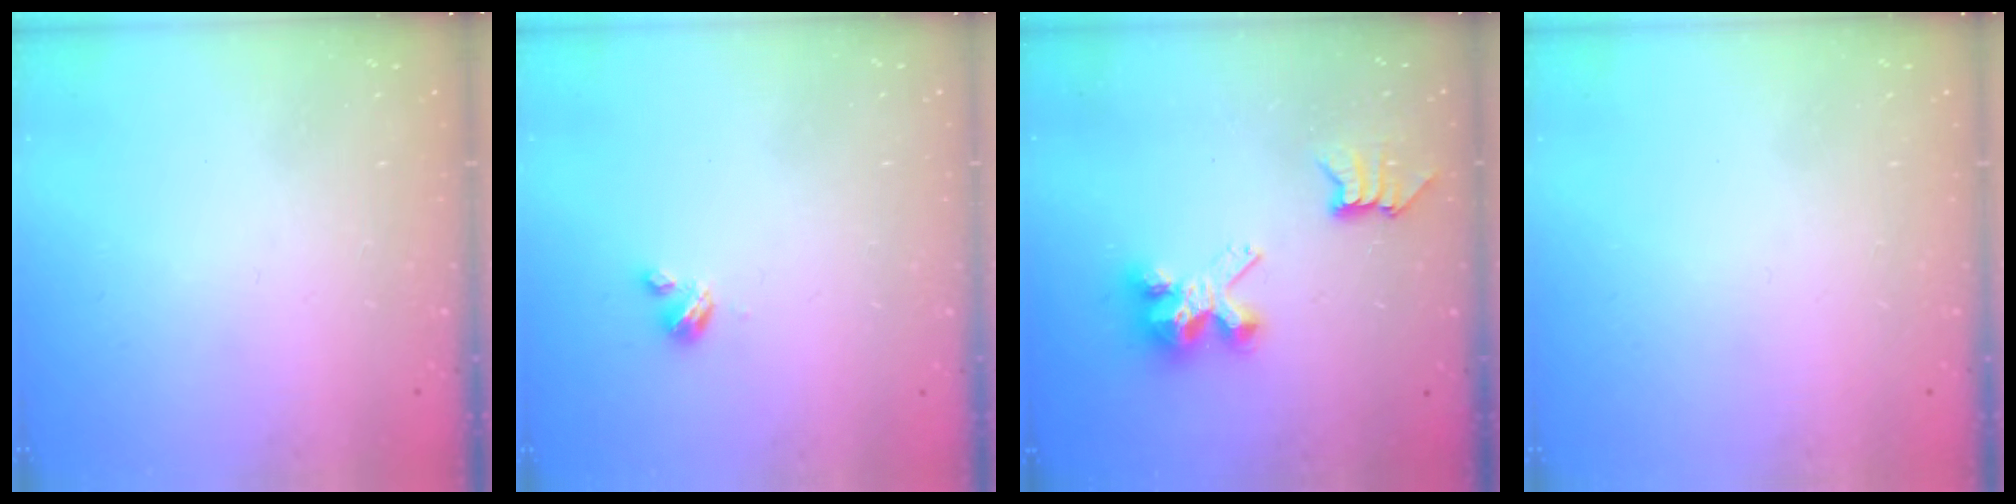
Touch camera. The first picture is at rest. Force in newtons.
{"total": 2.7, "press": 2.7, "slide": 0.3}
{"total": 7.6, "press": 7.6, "slide": 0.2}
{"total": 0.0}